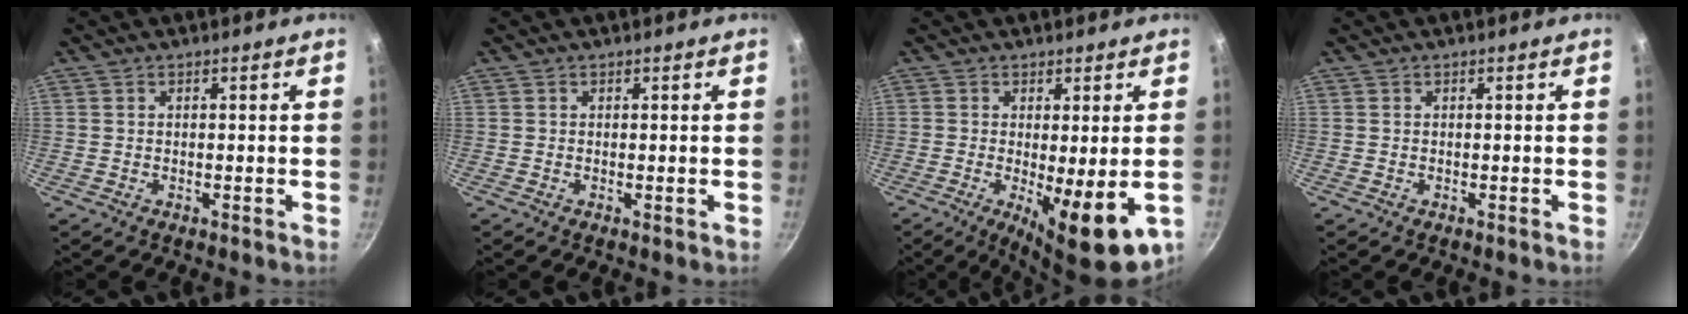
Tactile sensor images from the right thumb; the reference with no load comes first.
{"total": 0.0}
{"total": 10.6, "force": [-2.4, 2.8, 10.0], "torque": [-0.139, -0.015, -0.024]}
{"total": 0.0}